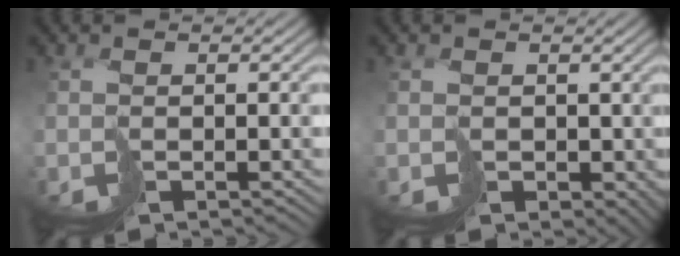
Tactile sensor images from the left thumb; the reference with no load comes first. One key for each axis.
{"total": 2.3, "fx": 0.4, "fy": 2.1, "fz": 0.8, "tx": -0.015, "ty": -0.011, "tz": 0.014}